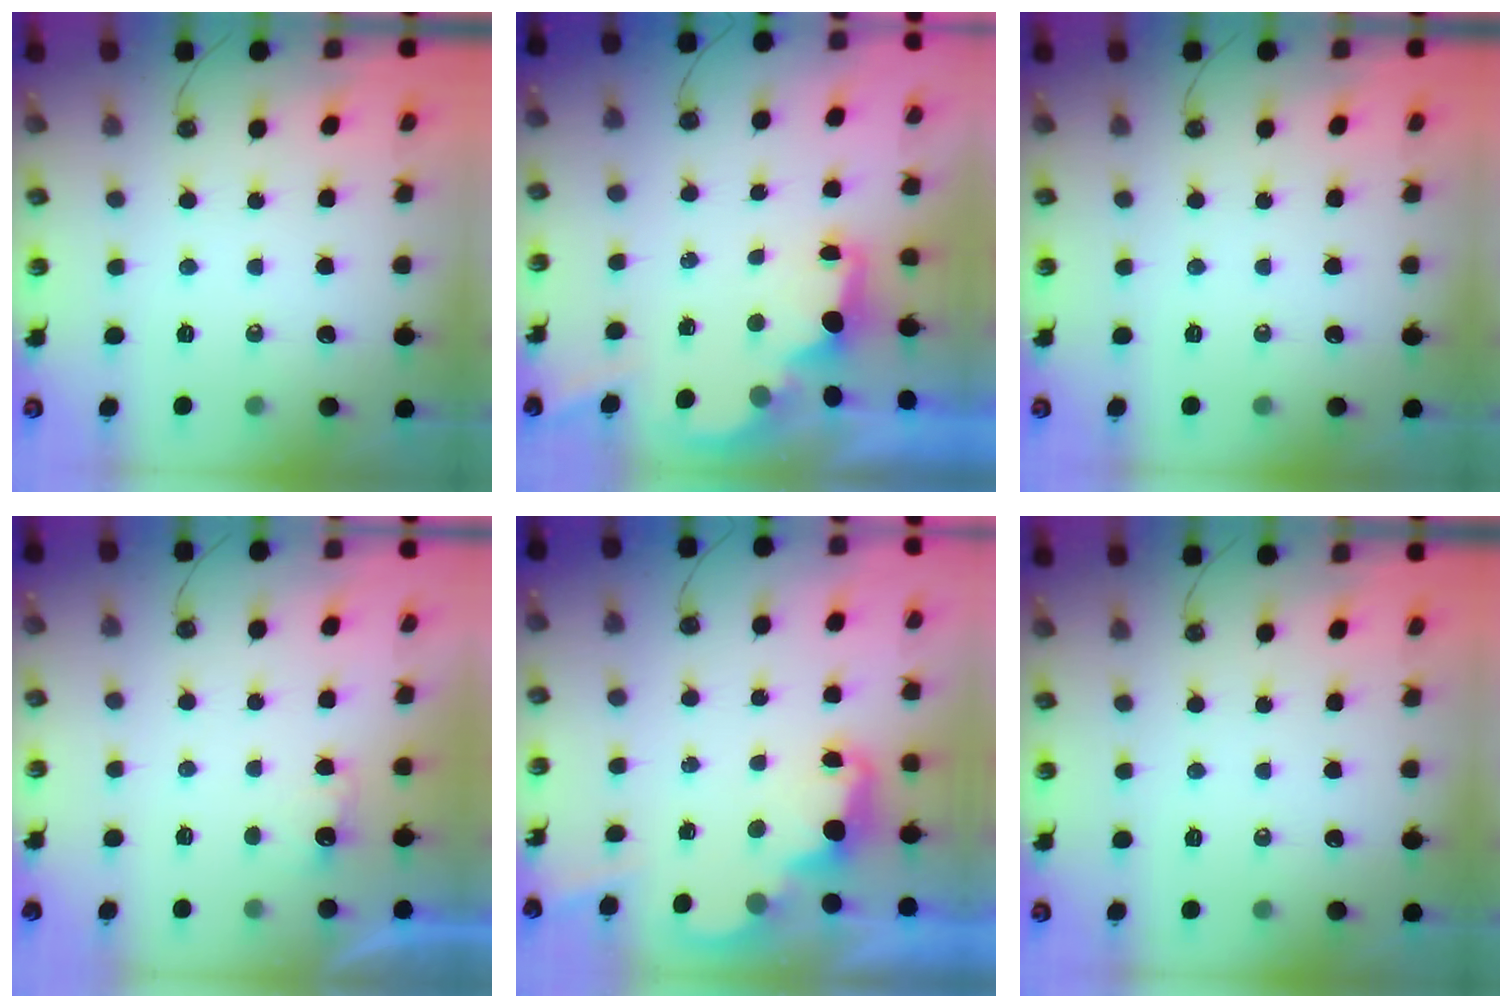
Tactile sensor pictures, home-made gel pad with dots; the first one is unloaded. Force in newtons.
{"total": 2.2, "press": 2.1, "slide": 0.8}
{"total": 0.0}
{"total": 2.3, "press": 2.2, "slide": 0.9}
{"total": 2.3, "press": 2.3, "slide": 0.5}
{"total": 0.0}